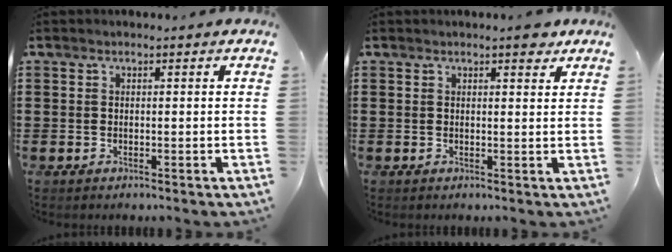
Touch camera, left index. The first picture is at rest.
{"total": 2.6, "force": [2.0, 0.6, 1.6], "torque": [-0.018, -0.001, 0.033]}